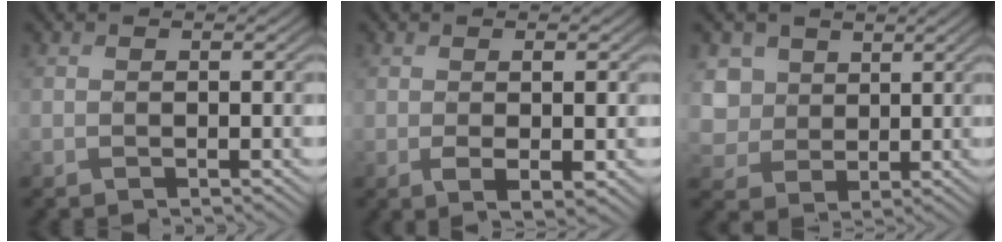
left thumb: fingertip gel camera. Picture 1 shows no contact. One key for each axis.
{"total": 2.8, "fx": -0.2, "fy": 1.1, "fz": 2.6, "tx": -0.054, "ty": -0.009, "tz": 0.001}
{"total": 5.1, "fx": 2.4, "fy": 4.2, "fz": 1.7, "tx": -0.070, "ty": -0.008, "tz": 0.042}